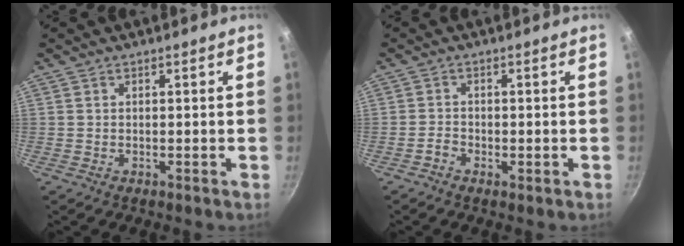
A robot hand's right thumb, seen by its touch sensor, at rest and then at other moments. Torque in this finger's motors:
{"motor_torque": [-0.31, 0.03, -0.15, 0.01, 0.04]}